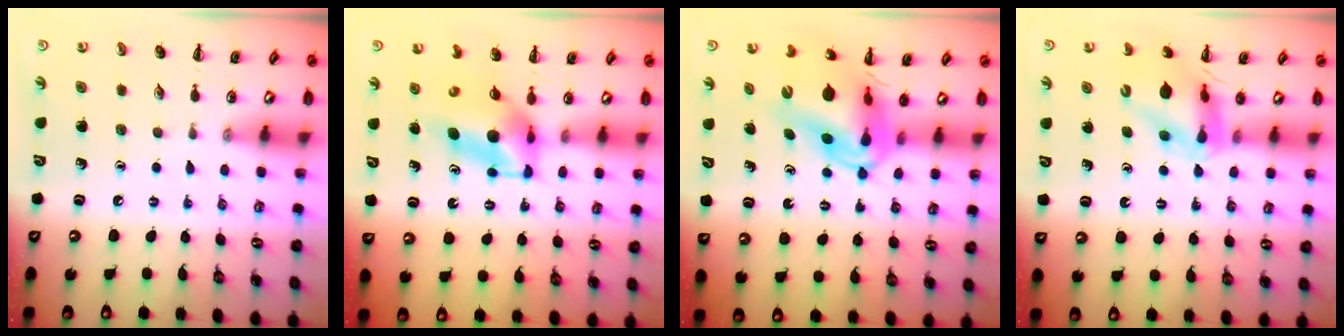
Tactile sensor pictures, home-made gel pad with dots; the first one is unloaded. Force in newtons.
{"total": 5.5, "press": 5.4, "slide": 1.1}
{"total": 11.7, "press": 11.2, "slide": 3.5}
{"total": 12.0, "press": 11.5, "slide": 3.7}